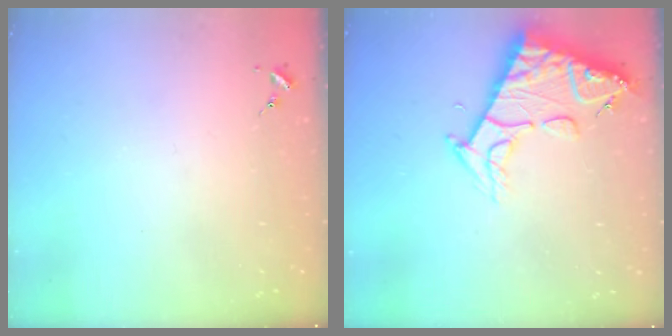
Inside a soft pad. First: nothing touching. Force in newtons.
{"total": 14.5, "press": 14.4, "slide": 1.5}